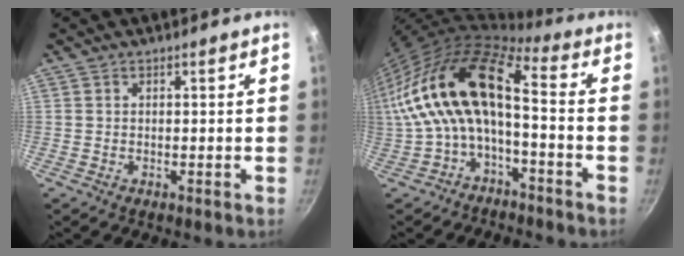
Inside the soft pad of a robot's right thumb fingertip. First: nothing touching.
{"total": 17.6, "force": [-1.1, 8.1, 15.6], "torque": [-0.324, 0.041, -0.035]}